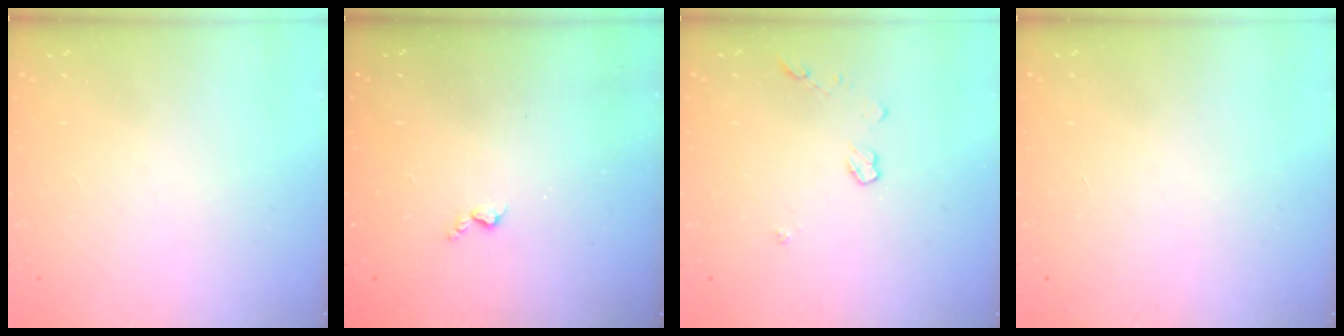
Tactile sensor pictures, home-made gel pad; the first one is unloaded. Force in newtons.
{"total": 2.8, "press": 2.8, "slide": 0.5}
{"total": 3.8, "press": 3.8, "slide": 0.5}
{"total": 0.0}